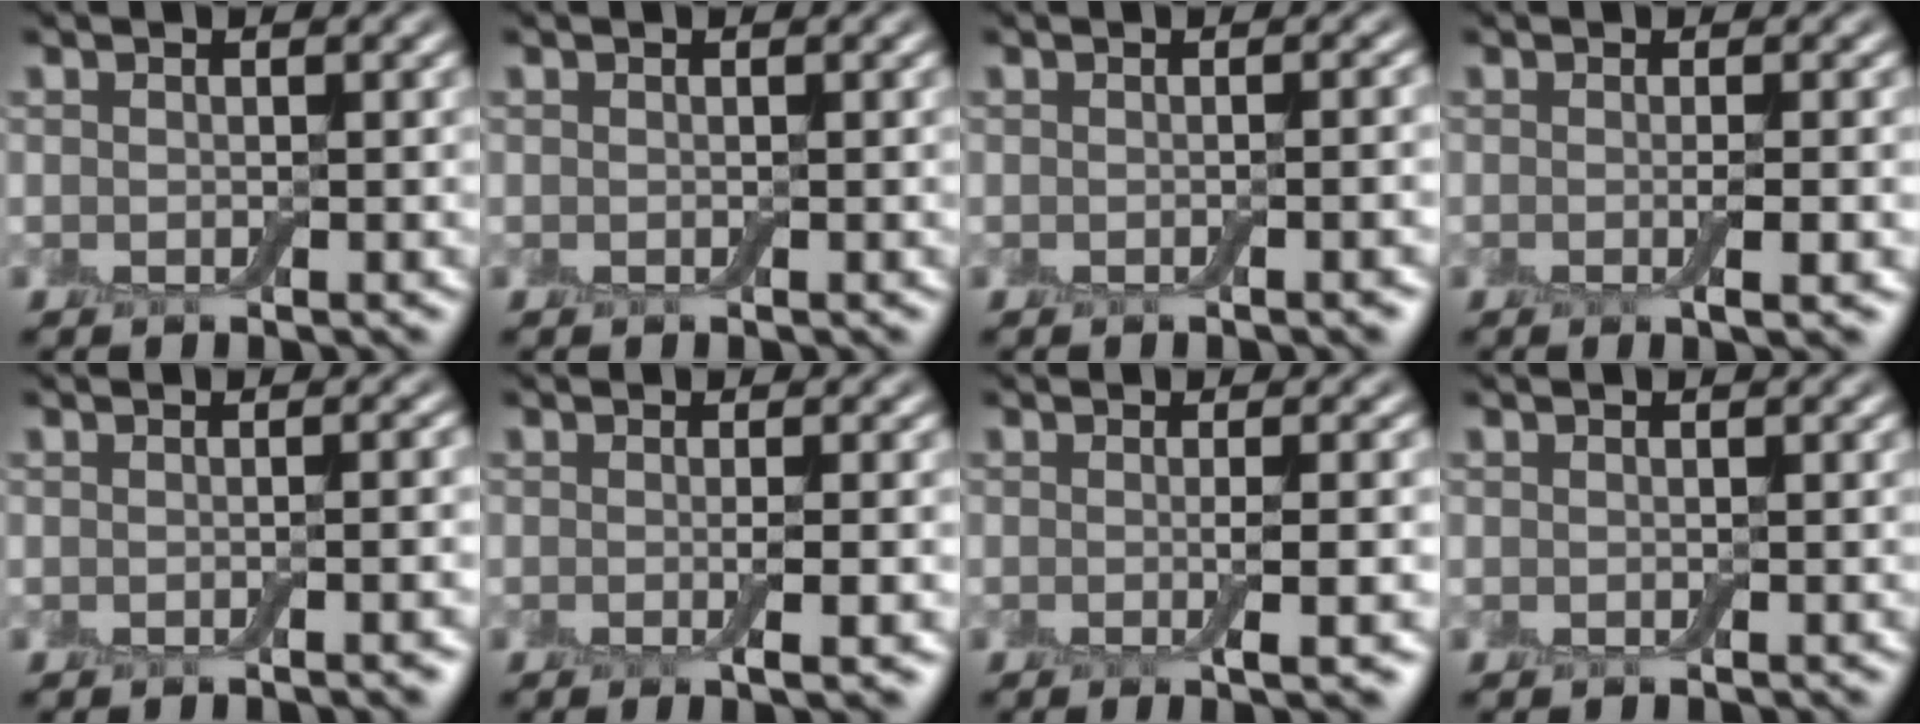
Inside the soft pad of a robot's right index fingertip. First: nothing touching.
{"total": 0.0}
{"total": 2.5, "force": [-0.4, 0.9, 2.3], "torque": [-0.006, 0.005, -0.002]}
{"total": 2.8, "force": [-0.3, 0.7, 2.7], "torque": [-0.032, -0.003, -0.006]}
{"total": 2.9, "force": [-0.4, 1.1, 2.6], "torque": [-0.007, 0.007, -0.004]}
{"total": 3.1, "force": [-0.4, 0.8, 3.0], "torque": [-0.035, -0.004, -0.007]}
{"total": 3.9, "force": [-0.4, 1.0, 3.8], "torque": [-0.045, -0.003, -0.007]}
{"total": 0.0}